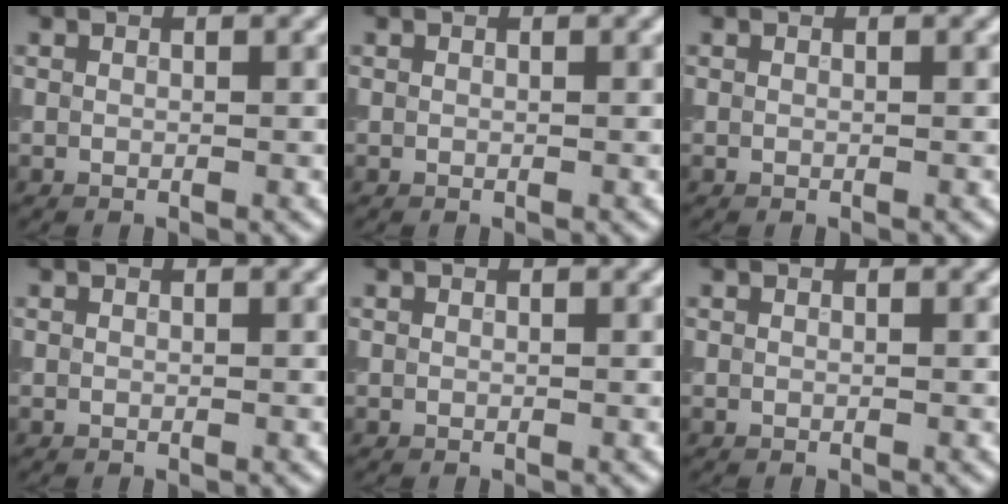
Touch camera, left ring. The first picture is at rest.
{"total": 0.0}
{"total": 0.0}
{"total": 0.0}
{"total": 0.0}
{"total": 0.0}